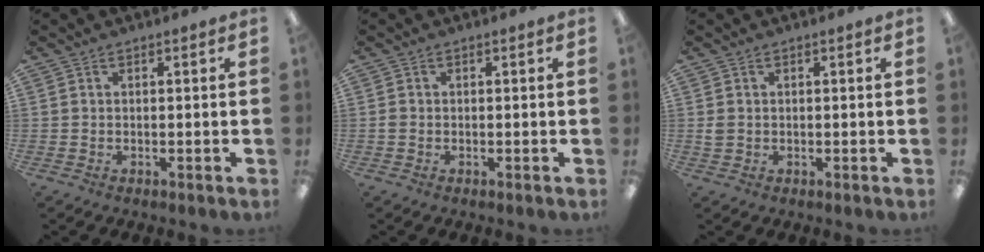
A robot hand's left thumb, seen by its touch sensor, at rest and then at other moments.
{"total": 0.8, "force": [-0.2, 0.7, 0.4], "torque": [-0.006, 0.003, -0.006]}
{"total": 1.6, "force": [0.2, 1.3, 0.8], "torque": [-0.016, 0.005, 0.003]}